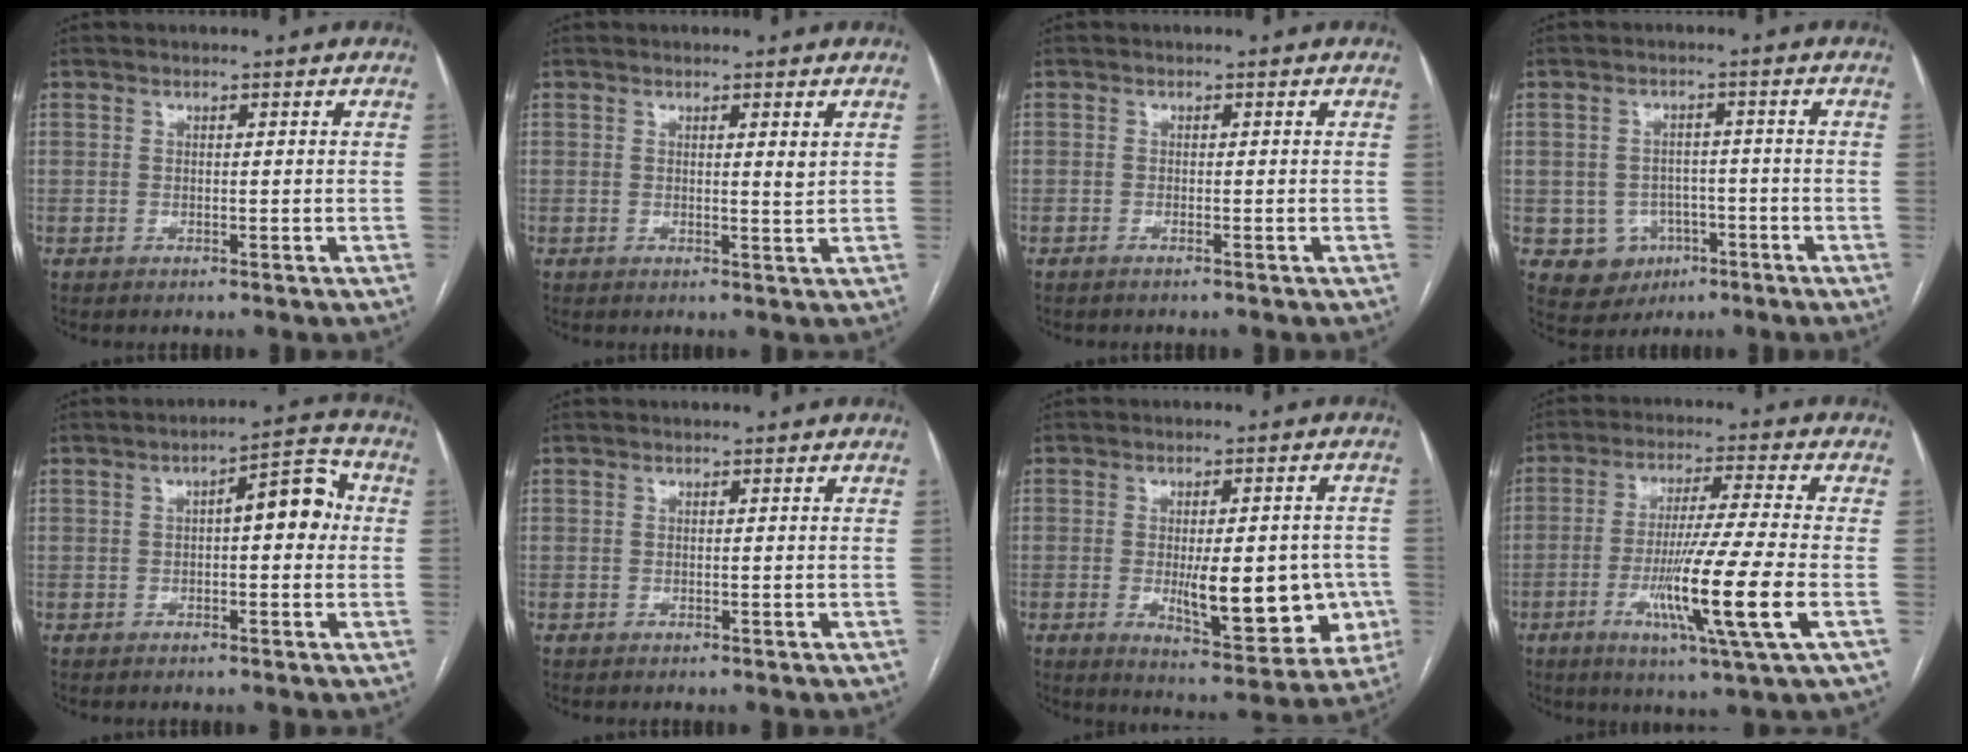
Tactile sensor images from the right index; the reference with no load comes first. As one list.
[{"total": 1.6, "force": [0.6, 0.0, 1.4], "torque": [-0.023, -0.004, 0.008]}, {"total": 0.6, "force": [-0.5, -0.1, 0.4], "torque": [-0.008, 0.000, -0.009]}, {"total": 6.3, "force": [-2.4, 5.6, 1.4], "torque": [-0.019, 0.009, -0.026]}, {"total": 7.3, "force": [0.7, 2.4, 6.8], "torque": [-0.091, 0.032, 0.007]}, {"total": 0.0}, {"total": 13.9, "force": [-2.5, 4.9, 12.8], "torque": [-0.169, -0.002, -0.021]}, {"total": 13.6, "force": [-4.1, -1.3, 12.9], "torque": [-0.242, -0.026, -0.077]}]